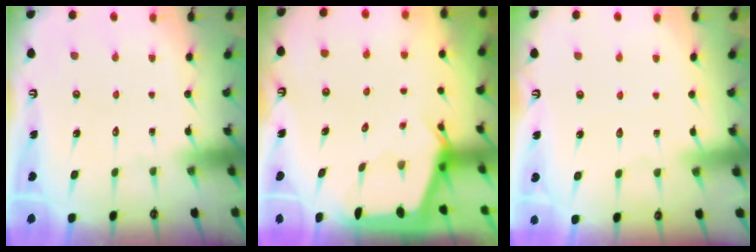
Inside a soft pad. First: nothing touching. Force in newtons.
{"total": 2.4, "press": 2.4, "slide": 0.2}
{"total": 2.6, "press": 2.6, "slide": 0.3}